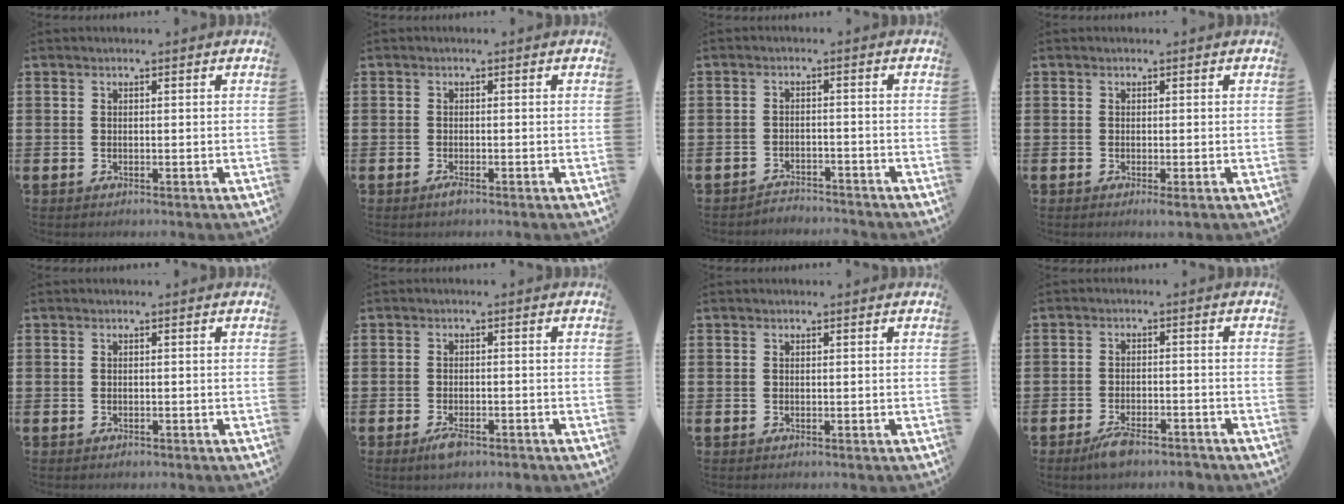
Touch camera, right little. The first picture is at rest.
{"total": 1.0, "force": [-0.4, 0.2, 0.8], "torque": [-0.016, -0.001, -0.008]}
{"total": 2.2, "force": [-2.1, 0.1, -0.3], "torque": [-0.002, 0.005, -0.049]}
{"total": 0.9, "force": [-0.1, 0.1, 0.9], "torque": [-0.017, -0.002, -0.001]}
{"total": 0.0}
{"total": 2.9, "force": [-1.5, 1.1, 2.2], "torque": [-0.030, 0.002, -0.030]}
{"total": 0.0}
{"total": 3.6, "force": [-2.6, 1.0, 2.3], "torque": [-0.044, 0.009, -0.051]}